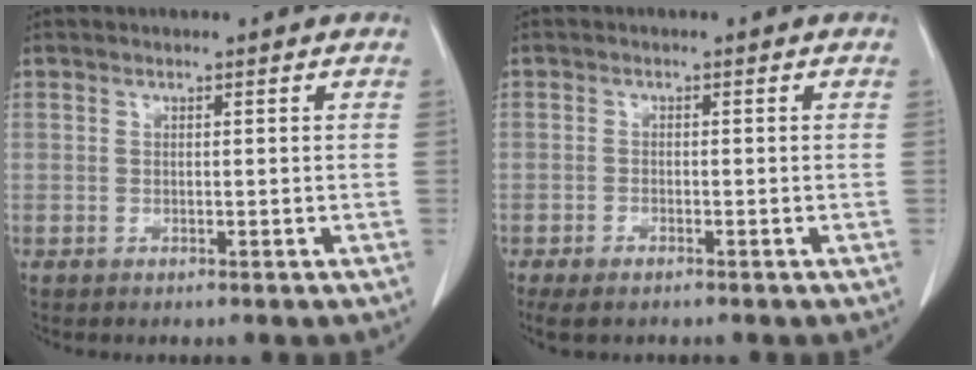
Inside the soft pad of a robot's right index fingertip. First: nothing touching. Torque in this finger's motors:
{"motor_torque": [0.35, -0.30, 0.13, 0.04]}